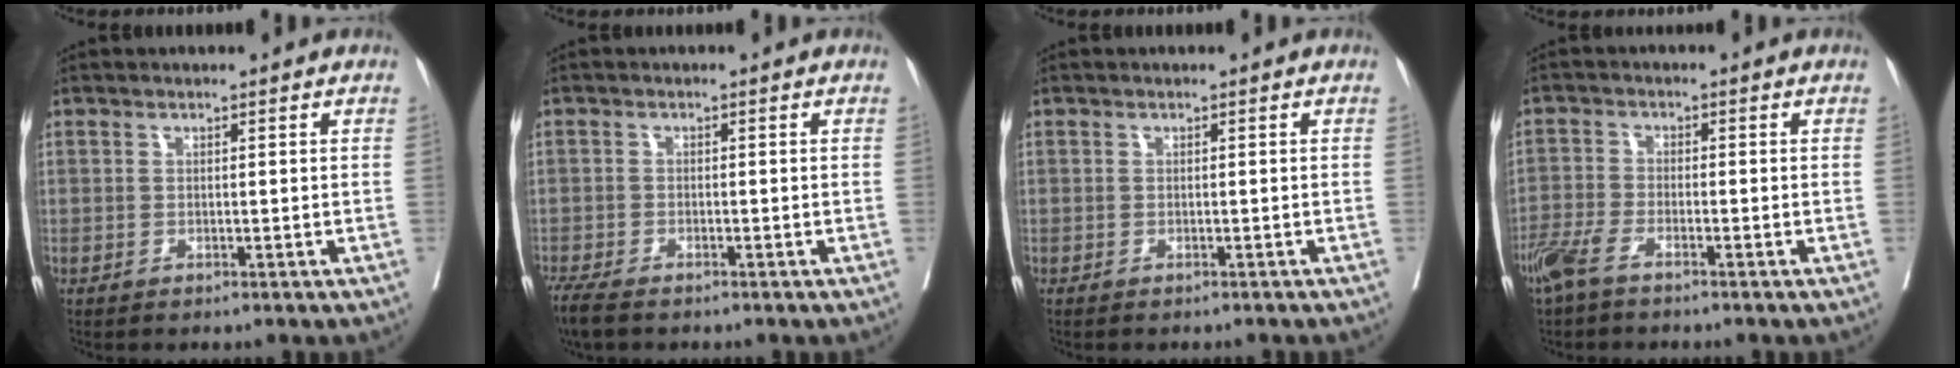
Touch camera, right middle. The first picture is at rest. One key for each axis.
{"total": 4.3, "fx": -3.4, "fy": 1.1, "fz": 2.3, "tx": -0.047, "ty": -0.014, "tz": -0.060}
{"total": 1.5, "fx": -1.5, "fy": 0.1, "fz": 0.3, "tx": -0.003, "ty": -0.001, "tz": -0.021}
{"total": 4.2, "fx": -3.2, "fy": 1.0, "fz": 2.5, "tx": -0.062, "ty": -0.005, "tz": -0.068}